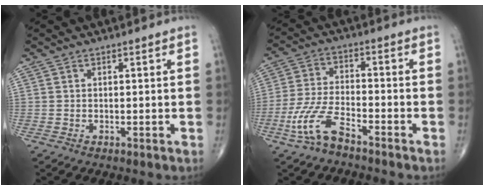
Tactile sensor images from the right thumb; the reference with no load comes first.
{"total": 8.7, "force": [-5.6, 3.2, 6.0], "torque": [-0.143, 0.028, -0.112]}